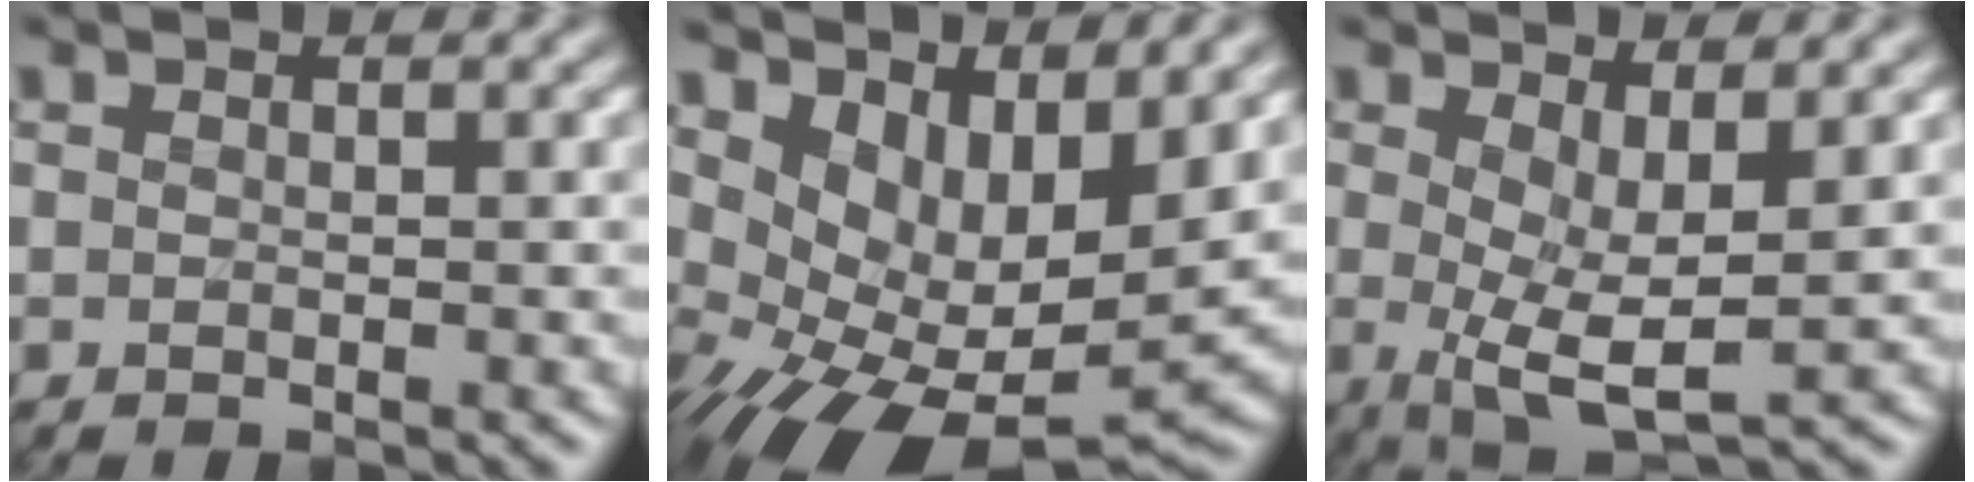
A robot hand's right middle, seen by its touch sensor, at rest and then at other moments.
{"total": 10.9, "force": [1.6, 5.7, 9.1], "torque": [-0.149, -0.018, 0.041]}
{"total": 5.2, "force": [0.4, 1.7, 4.9], "torque": [-0.094, -0.009, 0.010]}